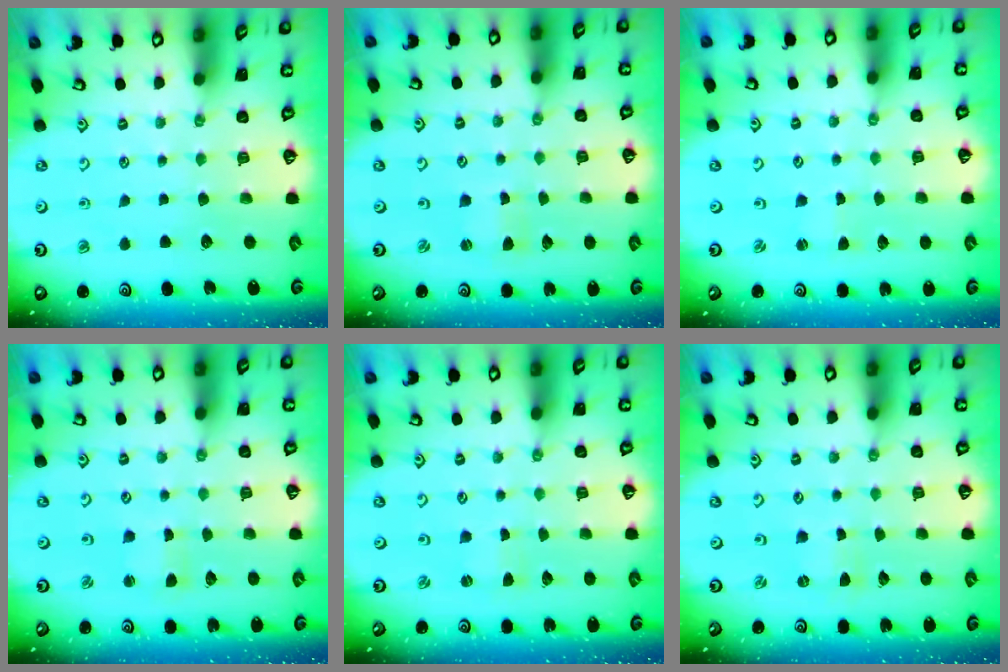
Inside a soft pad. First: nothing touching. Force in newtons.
{"total": 0.9, "press": 0.8, "slide": 0.1}
{"total": 0.0}
{"total": 2.2, "press": 2.2, "slide": 0.2}
{"total": 0.0}
{"total": 0.0}